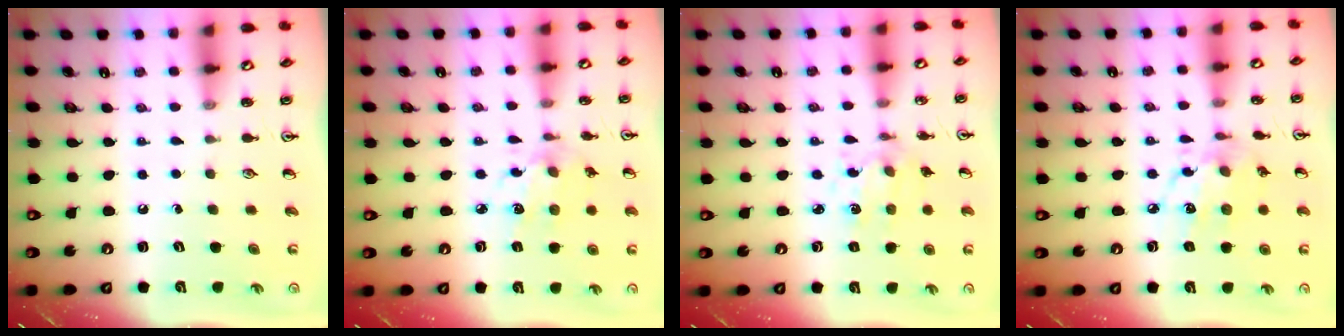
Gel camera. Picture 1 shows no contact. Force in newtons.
{"total": 8.7, "press": 8.7, "slide": 0.5}
{"total": 3.2, "press": 3.1, "slide": 0.8}
{"total": 10.3, "press": 10.3, "slide": 0.6}